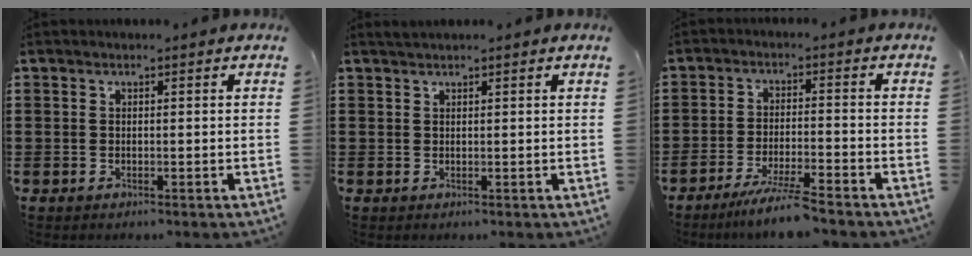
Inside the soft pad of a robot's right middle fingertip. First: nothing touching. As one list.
[{"total": 1.0, "force": [0.9, 0.0, 0.4], "torque": [-0.010, 0.000, 0.017]}, {"total": 5.6, "force": [-4.8, -0.2, 2.9], "torque": [-0.057, -0.016, -0.089]}]